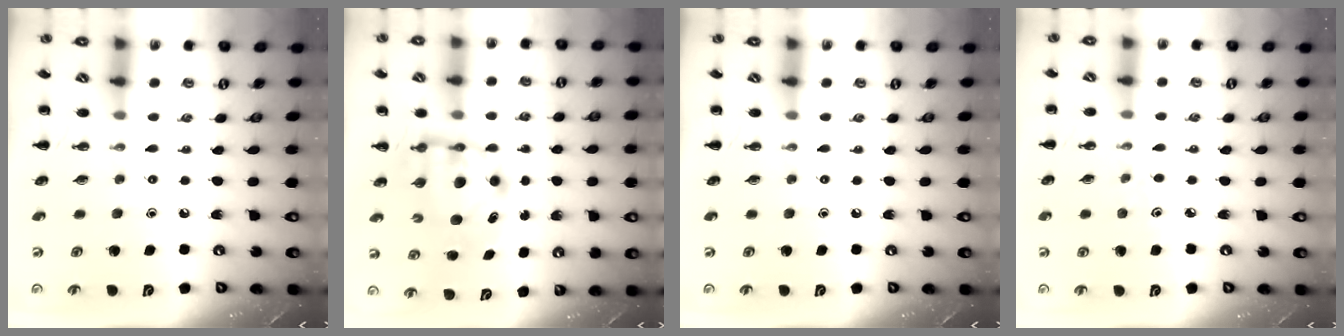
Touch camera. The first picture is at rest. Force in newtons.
{"total": 6.6, "press": 6.4, "slide": 1.7}
{"total": 0.0}
{"total": 2.8, "press": 2.6, "slide": 0.9}